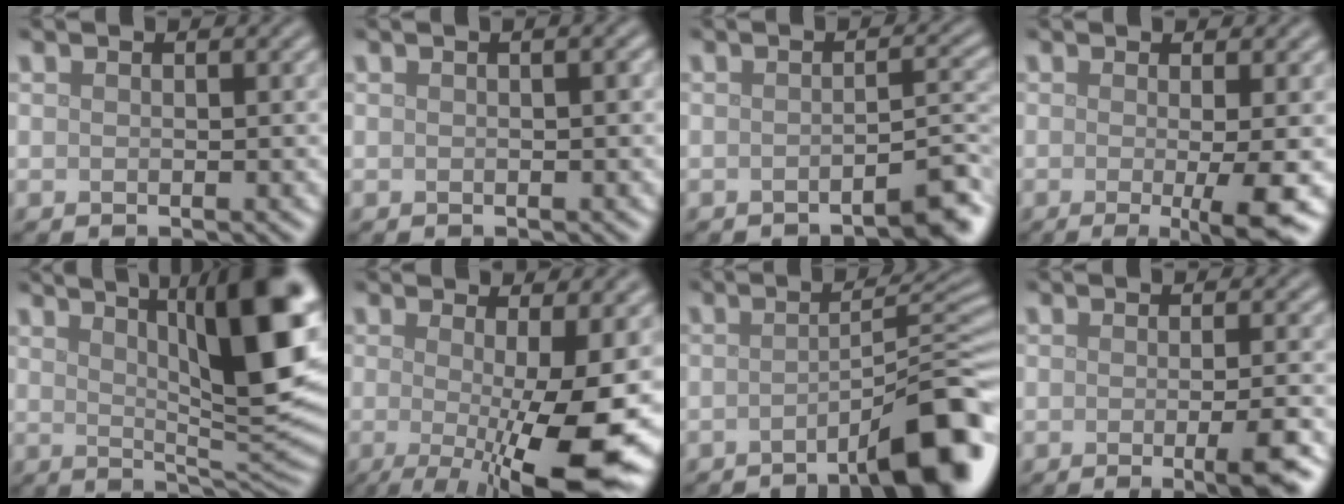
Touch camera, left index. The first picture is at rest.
{"total": 0.8, "force": [0.1, 0.1, 0.8], "torque": [-0.013, 0.005, 0.002]}
{"total": 2.8, "force": [-1.9, 0.4, 2.0], "torque": [-0.021, 0.011, -0.036]}
{"total": 6.0, "force": [-1.0, 1.1, 5.8], "torque": [-0.084, -0.013, -0.017]}
{"total": 14.5, "force": [5.1, 4.3, 12.9], "torque": [-0.143, 0.019, 0.075]}
{"total": 13.1, "force": [-2.2, 3.3, 12.5], "torque": [-0.164, -0.020, -0.028]}
{"total": 9.2, "force": [-4.4, 1.9, 7.9], "torque": [-0.085, 0.018, -0.072]}
{"total": 4.7, "force": [-1.2, 1.1, 4.4], "torque": [-0.055, -0.006, -0.018]}